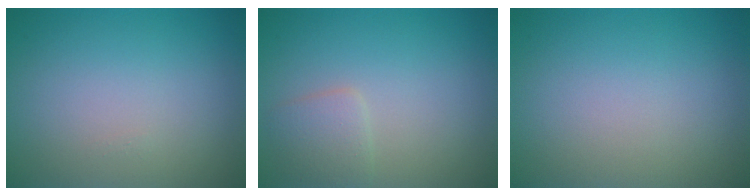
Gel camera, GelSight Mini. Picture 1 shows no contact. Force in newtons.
{"total": 1.8, "press": 1.8, "slide": 0.0}
{"total": 0.0}